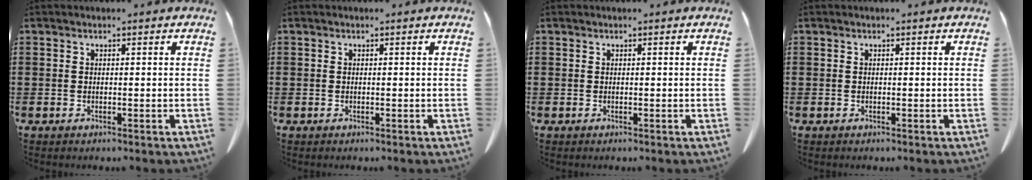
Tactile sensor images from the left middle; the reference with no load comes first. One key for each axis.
{"total": 0.0}
{"total": 0.0}
{"total": 0.0}